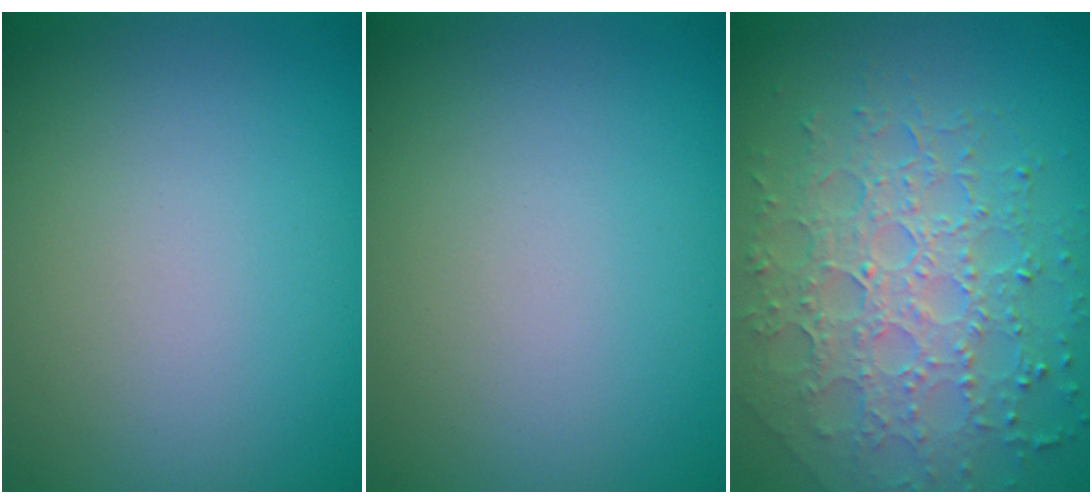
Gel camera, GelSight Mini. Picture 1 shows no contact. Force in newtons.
{"total": 0.0}
{"total": 7.2, "press": 5.2, "slide": 5.0}